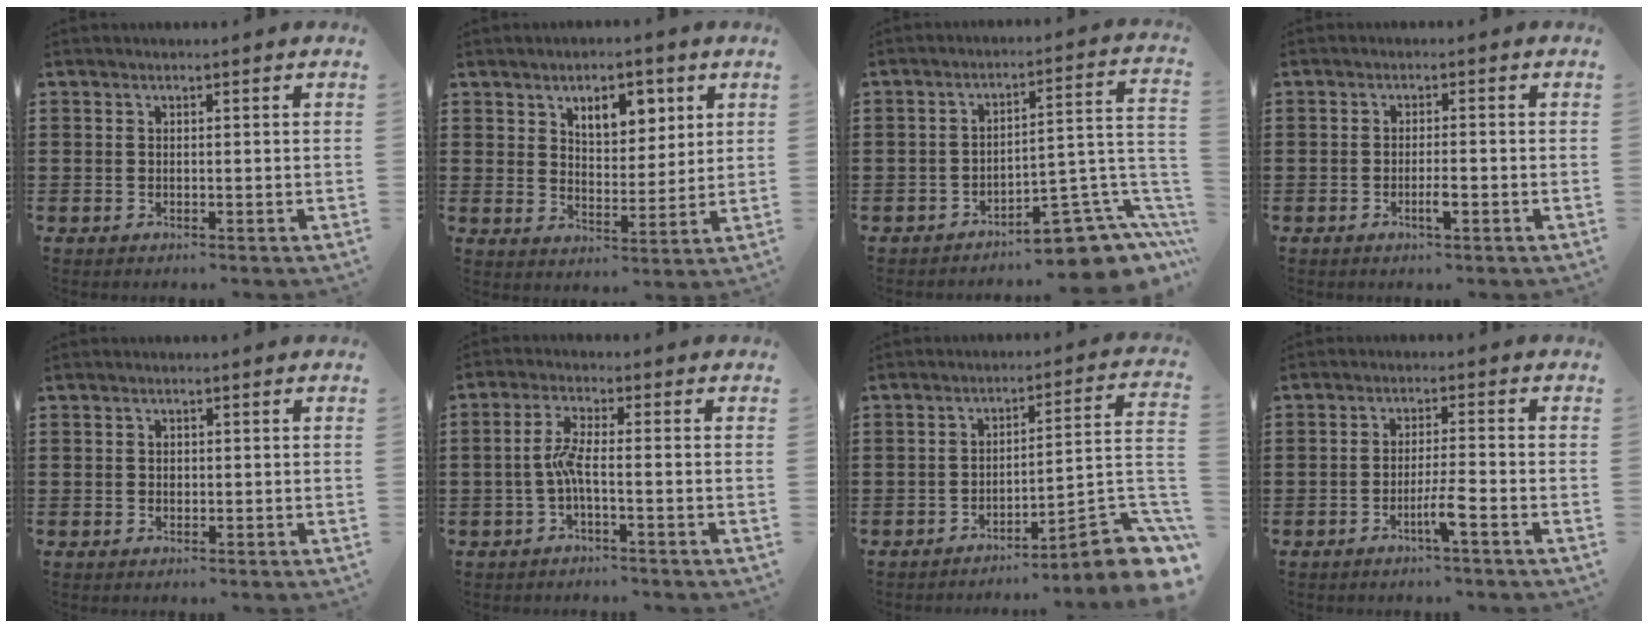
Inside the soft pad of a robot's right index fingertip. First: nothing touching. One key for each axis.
{"total": 6.3, "fx": 3.5, "fy": 3.5, "fz": 3.9, "tx": -0.065, "ty": 0.006, "tz": 0.056}
{"total": 8.2, "fx": -6.5, "fy": 2.2, "fz": 4.4, "tx": -0.054, "ty": 0.009, "tz": -0.122}
{"total": 2.5, "fx": -1.0, "fy": 0.4, "fz": 2.2, "tx": -0.038, "ty": 0.002, "tz": -0.019}
{"total": 0.6, "fx": 0.1, "fy": 0.5, "fz": 0.3, "tx": -0.008, "ty": 0.001, "tz": 0.002}
{"total": 4.0, "fx": -1.3, "fy": 0.5, "fz": 3.8, "tx": -0.086, "ty": -0.003, "tz": -0.031}
{"total": 7.4, "fx": -5.1, "fy": 0.8, "fz": 5.3, "tx": -0.076, "ty": -0.014, "tz": -0.100}
{"total": 4.0, "fx": -2.2, "fy": -0.2, "fz": 3.4, "tx": -0.064, "ty": -0.008, "tz": -0.041}